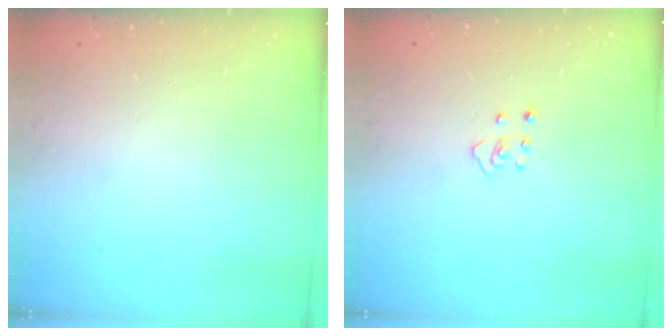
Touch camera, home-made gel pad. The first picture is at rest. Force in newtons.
{"total": 3.4, "press": 3.3, "slide": 0.6}